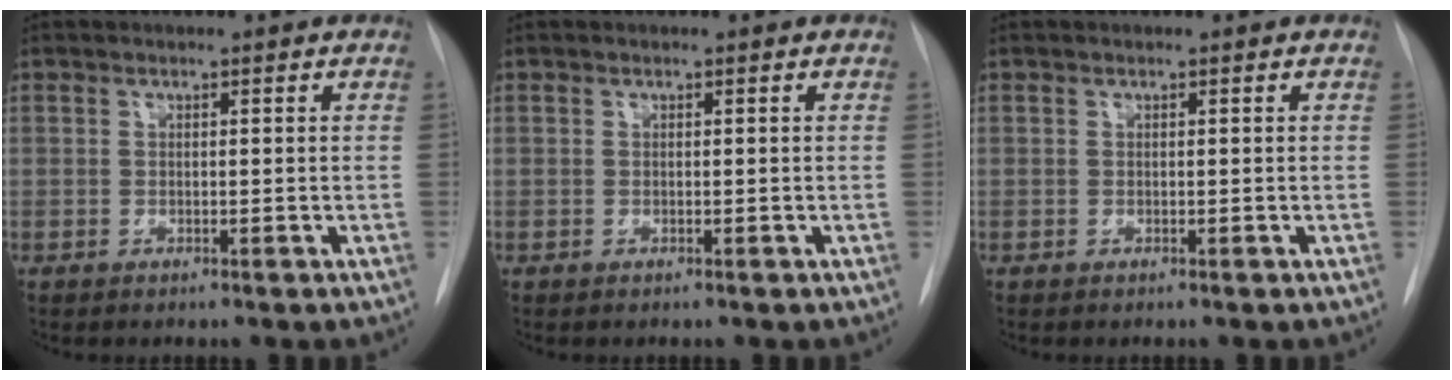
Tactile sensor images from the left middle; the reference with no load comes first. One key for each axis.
{"total": 0.0}
{"total": 0.0}